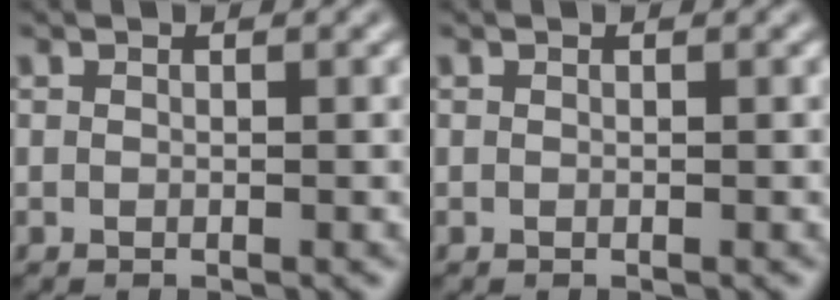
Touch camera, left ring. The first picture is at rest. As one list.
[{"total": 0.0}]